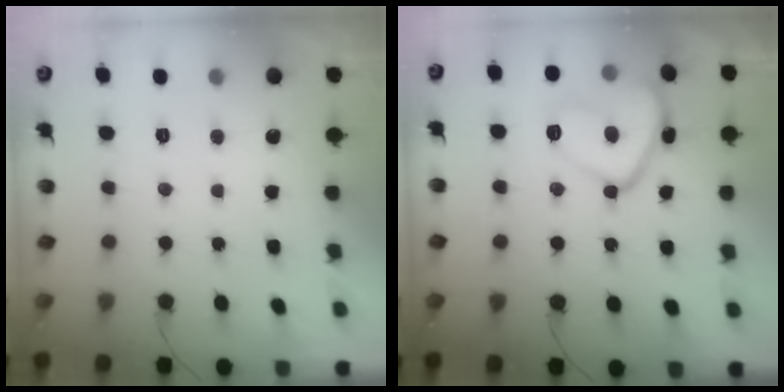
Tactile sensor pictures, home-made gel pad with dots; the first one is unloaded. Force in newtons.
{"total": 13.2, "press": 13.1, "slide": 1.2}